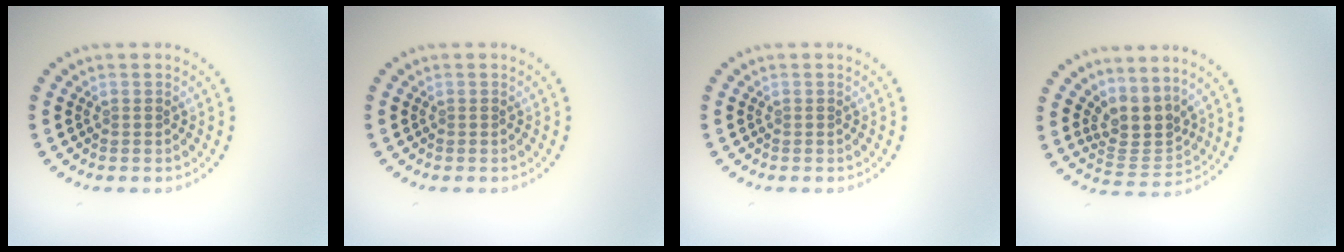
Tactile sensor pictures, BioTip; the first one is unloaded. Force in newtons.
{"total": 0.0}
{"total": 0.0}
{"total": 3.5, "press": 2.6, "slide": 2.4}